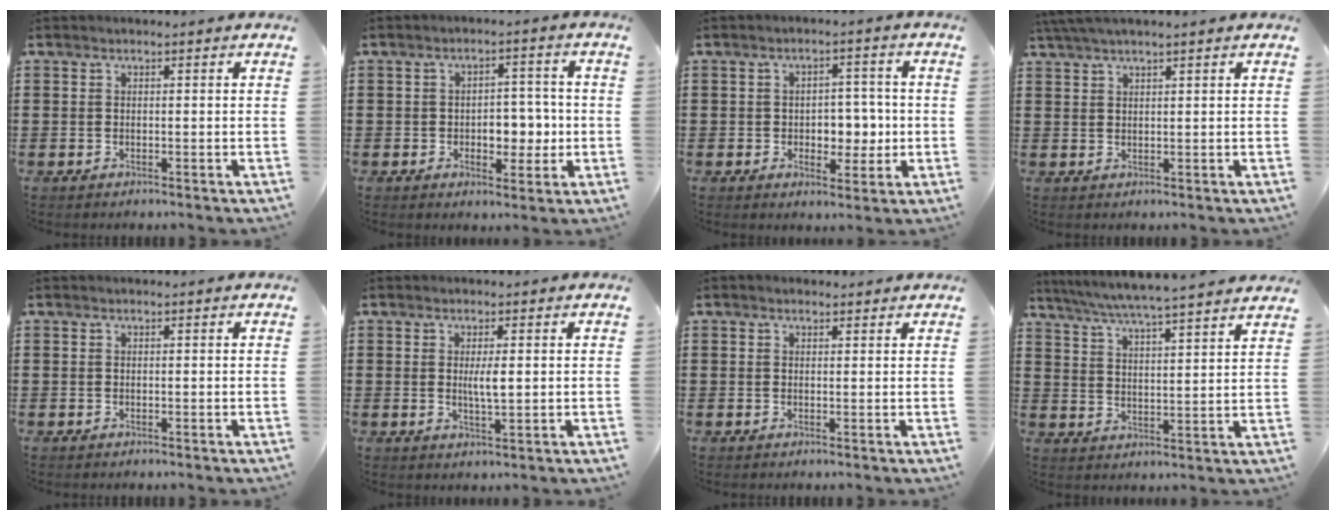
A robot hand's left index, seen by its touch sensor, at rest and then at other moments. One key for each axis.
{"total": 5.4, "fx": -0.9, "fy": 3.5, "fz": 4.0, "tx": -0.063, "ty": 0.001, "tz": -0.023}
{"total": 4.9, "fx": -0.5, "fy": 3.6, "fz": 3.2, "tx": -0.056, "ty": 0.003, "tz": -0.018}
{"total": 2.7, "fx": 2.1, "fy": -0.1, "fz": 1.6, "tx": -0.034, "ty": 0.001, "tz": 0.041}
{"total": 0.0}
{"total": 3.3, "fx": 0.4, "fy": 0.7, "fz": 3.2, "tx": -0.062, "ty": 0.000, "tz": 0.004}
{"total": 0.9, "fx": 0.7, "fy": 0.5, "fz": 0.2, "tx": -0.005, "ty": 0.004, "tz": 0.013}
{"total": 5.3, "fx": 5.0, "fy": -0.9, "fz": 1.8, "tx": -0.056, "ty": -0.038, "tz": 0.082}